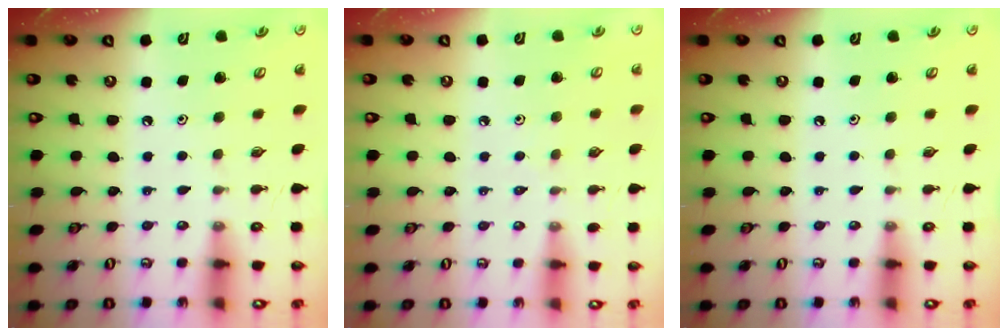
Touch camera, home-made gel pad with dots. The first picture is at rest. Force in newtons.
{"total": 1.9, "press": 1.9, "slide": 0.5}
{"total": 0.0}